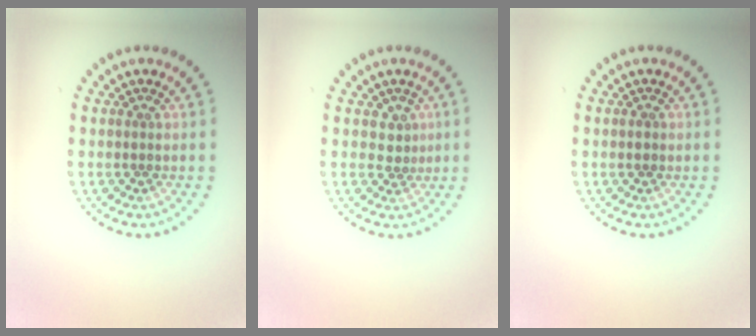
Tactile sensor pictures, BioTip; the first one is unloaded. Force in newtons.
{"total": 1.5, "press": 1.2, "slide": 1.0}
{"total": 1.0, "press": 1.0, "slide": 0.1}